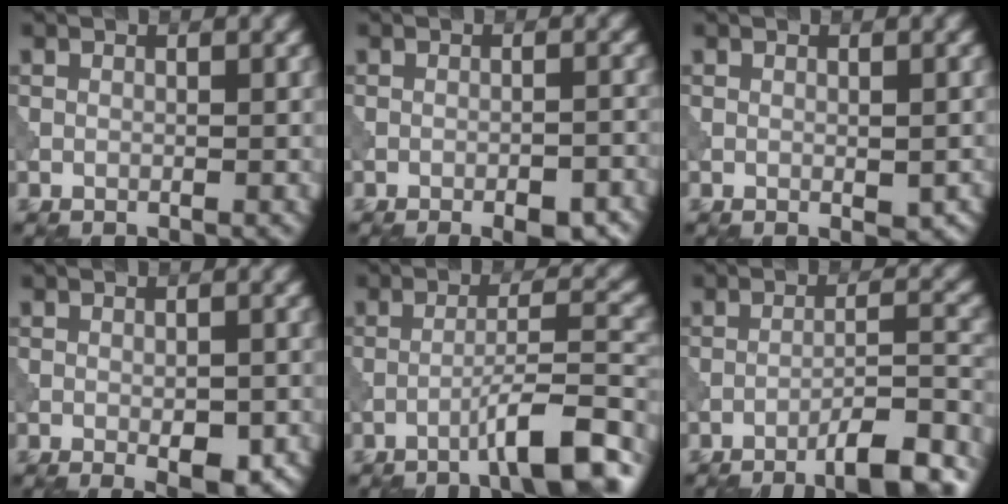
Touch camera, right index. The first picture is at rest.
{"total": 4.2, "force": [-3.0, 1.3, 2.6], "torque": [-0.041, 0.010, -0.031]}
{"total": 1.4, "force": [-0.3, 0.7, 1.1], "torque": [-0.015, -0.004, -0.002]}
{"total": 3.3, "force": [-1.2, 1.3, 2.7], "torque": [-0.038, -0.003, -0.013]}
{"total": 7.0, "force": [-4.5, 1.0, 5.3], "torque": [-0.073, 0.019, -0.072]}
{"total": 8.2, "force": [-6.4, 1.4, 4.8], "torque": [-0.060, 0.012, -0.090]}